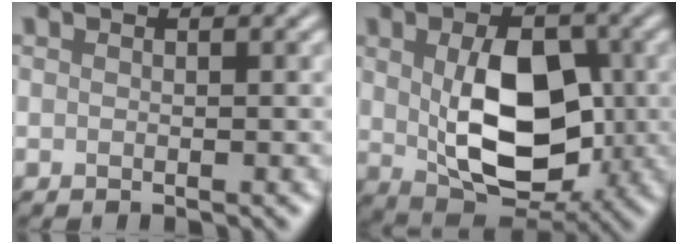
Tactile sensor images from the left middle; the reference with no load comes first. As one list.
[{"total": 9.0, "force": [0.3, 5.7, 7.0], "torque": [-0.130, -0.013, 0.019]}]